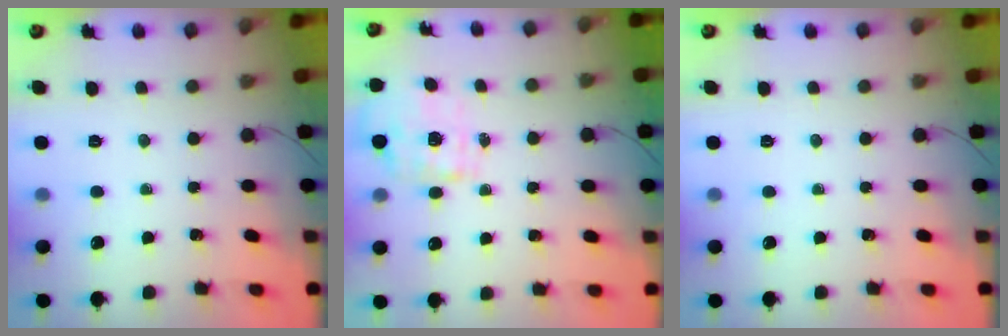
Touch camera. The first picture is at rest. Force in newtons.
{"total": 1.9, "press": 1.8, "slide": 0.6}
{"total": 0.0}